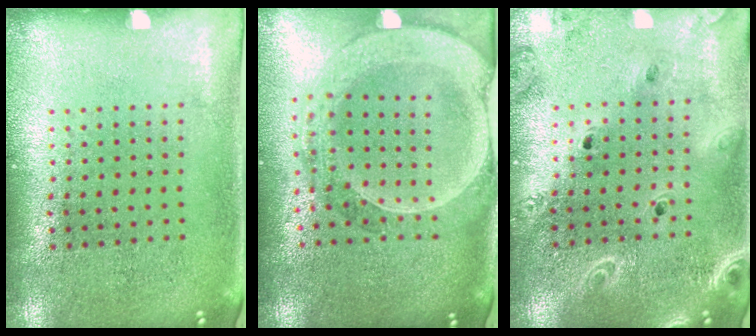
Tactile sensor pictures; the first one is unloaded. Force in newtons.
{"total": 2.6, "press": 2.3, "slide": 1.3}
{"total": 2.1, "press": 1.9, "slide": 0.9}